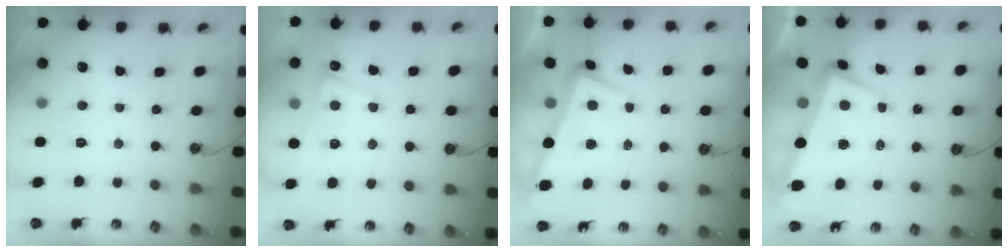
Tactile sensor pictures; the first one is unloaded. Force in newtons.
{"total": 1.6, "press": 1.5, "slide": 0.4}
{"total": 2.8, "press": 2.3, "slide": 1.7}
{"total": 2.1, "press": 0.4, "slide": 2.1}